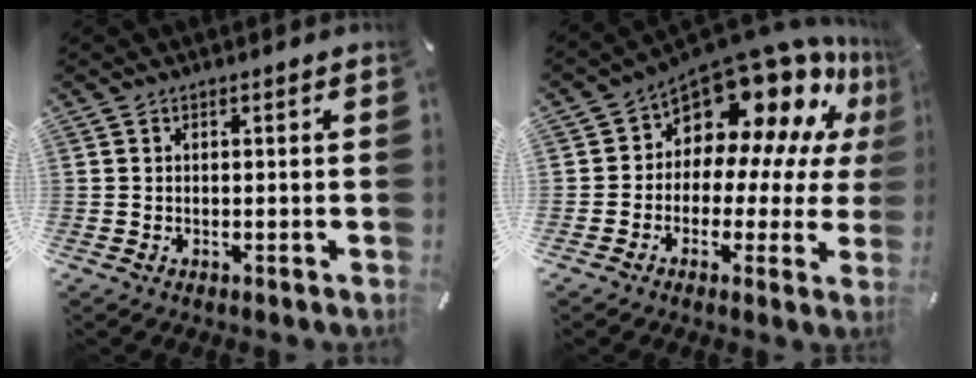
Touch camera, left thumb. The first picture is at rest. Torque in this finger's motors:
{"motor_torque": [2.04, 2.97, 0.52, -0.15, 0.10]}